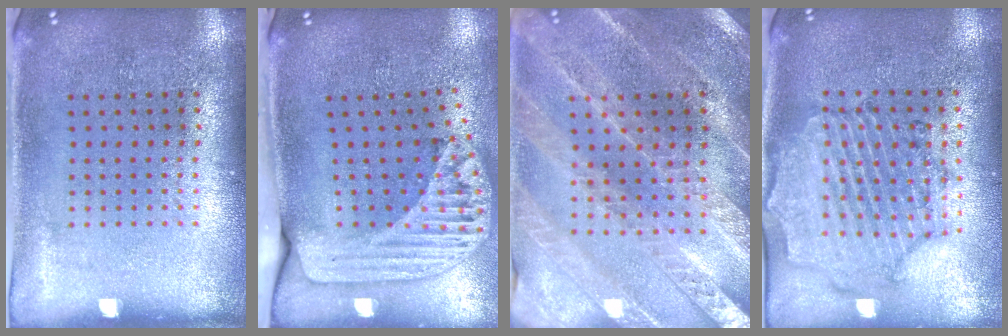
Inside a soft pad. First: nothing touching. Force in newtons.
{"total": 2.4, "press": 1.7, "slide": 1.7}
{"total": 2.4, "press": 2.4, "slide": 0.2}
{"total": 1.4, "press": 1.4, "slide": 0.2}